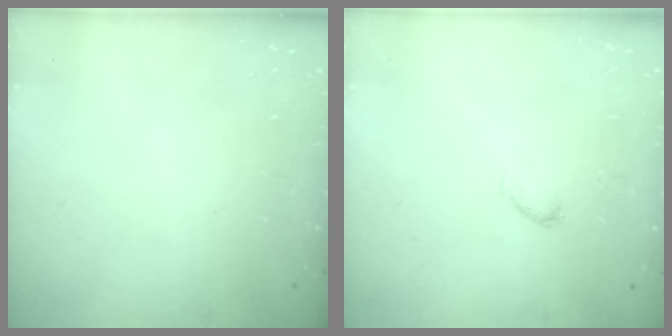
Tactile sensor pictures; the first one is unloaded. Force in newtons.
{"total": 3.1, "press": 3.1, "slide": 0.6}